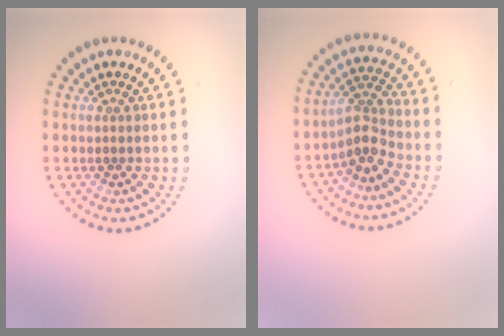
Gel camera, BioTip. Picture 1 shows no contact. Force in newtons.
{"total": 2.7, "press": 2.1, "slide": 1.7}